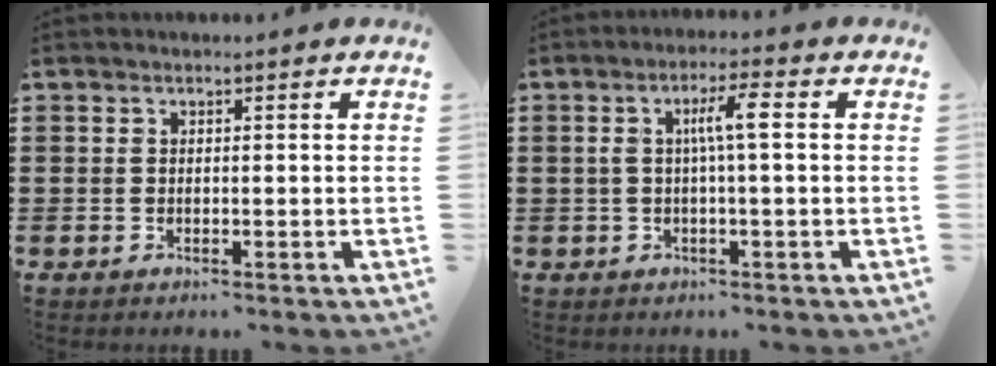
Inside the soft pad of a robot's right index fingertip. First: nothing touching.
{"total": 4.9, "force": [0.4, 0.5, 4.9], "torque": [-0.093, 0.005, 0.002]}